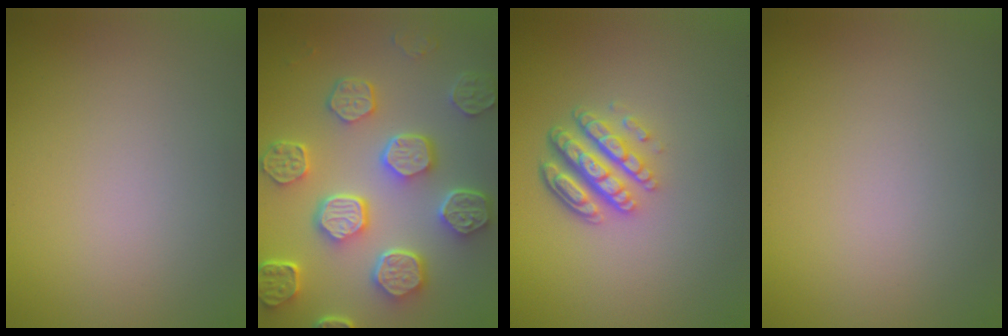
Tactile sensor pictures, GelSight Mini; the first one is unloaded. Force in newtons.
{"total": 8.1, "press": 6.2, "slide": 5.3}
{"total": 4.6, "press": 3.4, "slide": 3.2}
{"total": 0.0}